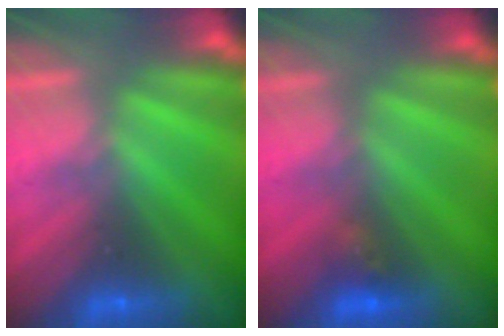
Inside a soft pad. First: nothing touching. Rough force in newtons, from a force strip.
{"total": 2.9}